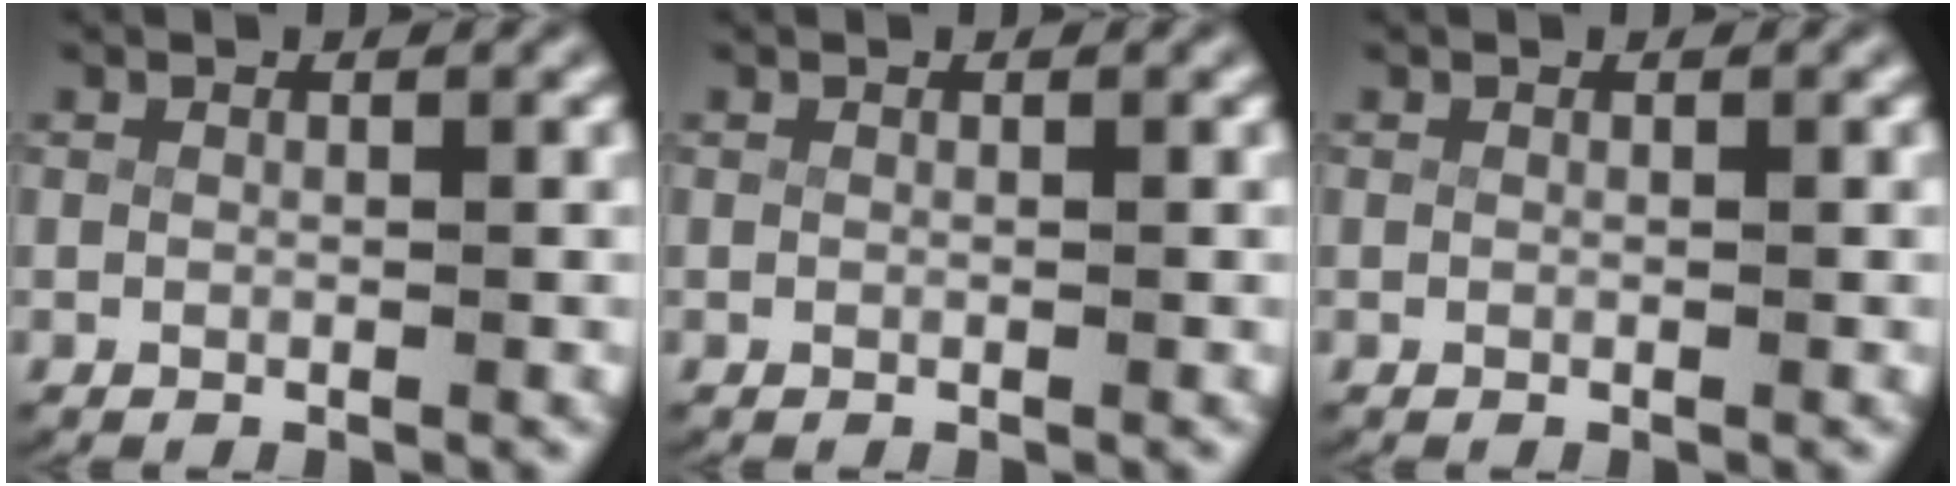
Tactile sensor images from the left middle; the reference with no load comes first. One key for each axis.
{"total": 0.0}
{"total": 0.0}